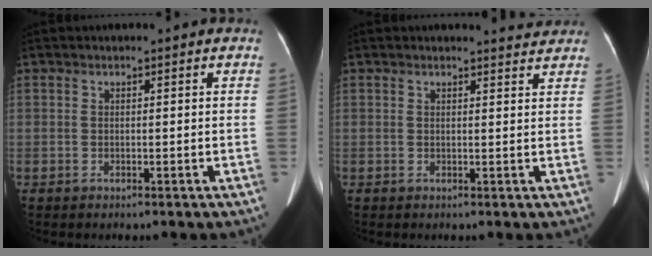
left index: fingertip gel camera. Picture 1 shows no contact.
{"total": 2.2, "force": [2.2, 0.1, -0.2], "torque": [-0.006, -0.007, 0.019]}